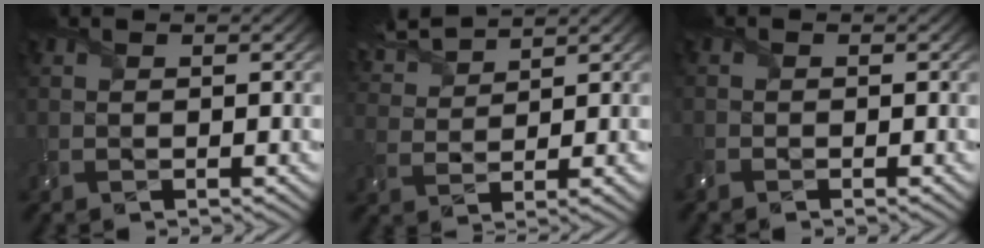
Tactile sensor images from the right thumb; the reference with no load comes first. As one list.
[{"total": 6.1, "force": [5.2, 1.2, 3.0], "torque": [-0.081, 0.018, 0.104]}, {"total": 0.8, "force": [-0.8, 0.1, -0.2], "torque": [0.005, -0.003, -0.016]}]